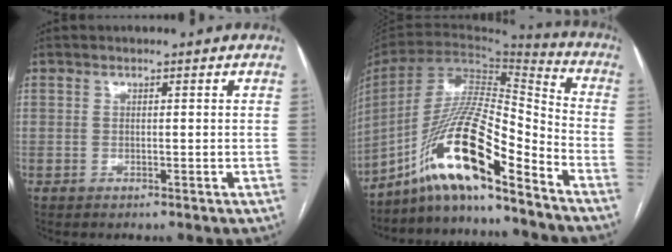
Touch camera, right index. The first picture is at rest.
{"total": 16.8, "force": [-11.7, 1.7, 12.0], "torque": [-0.230, 0.008, -0.211]}